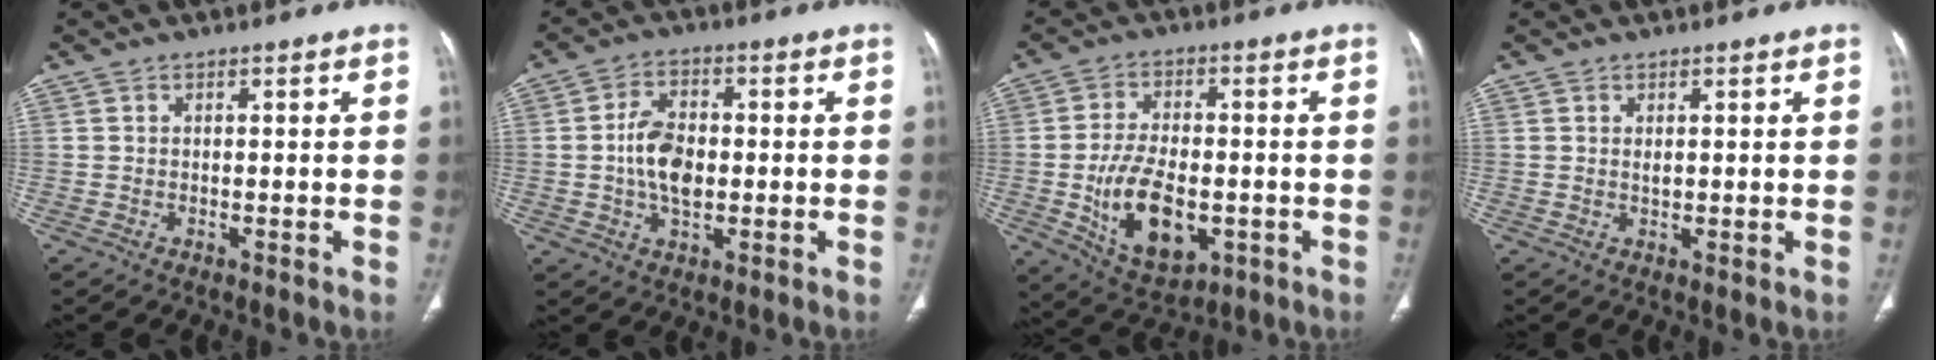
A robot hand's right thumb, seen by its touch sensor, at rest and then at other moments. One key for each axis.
{"total": 8.6, "fx": -0.5, "fy": 5.3, "fz": 6.7, "tx": -0.112, "ty": 0.008, "tz": -0.010}
{"total": 14.1, "fx": -3.1, "fy": 8.1, "fz": 11.2, "tx": -0.181, "ty": 0.002, "tz": -0.038}
{"total": 1.1, "fx": 0.3, "fy": 0.5, "fz": 0.9, "tx": -0.017, "ty": -0.004, "tz": 0.007}